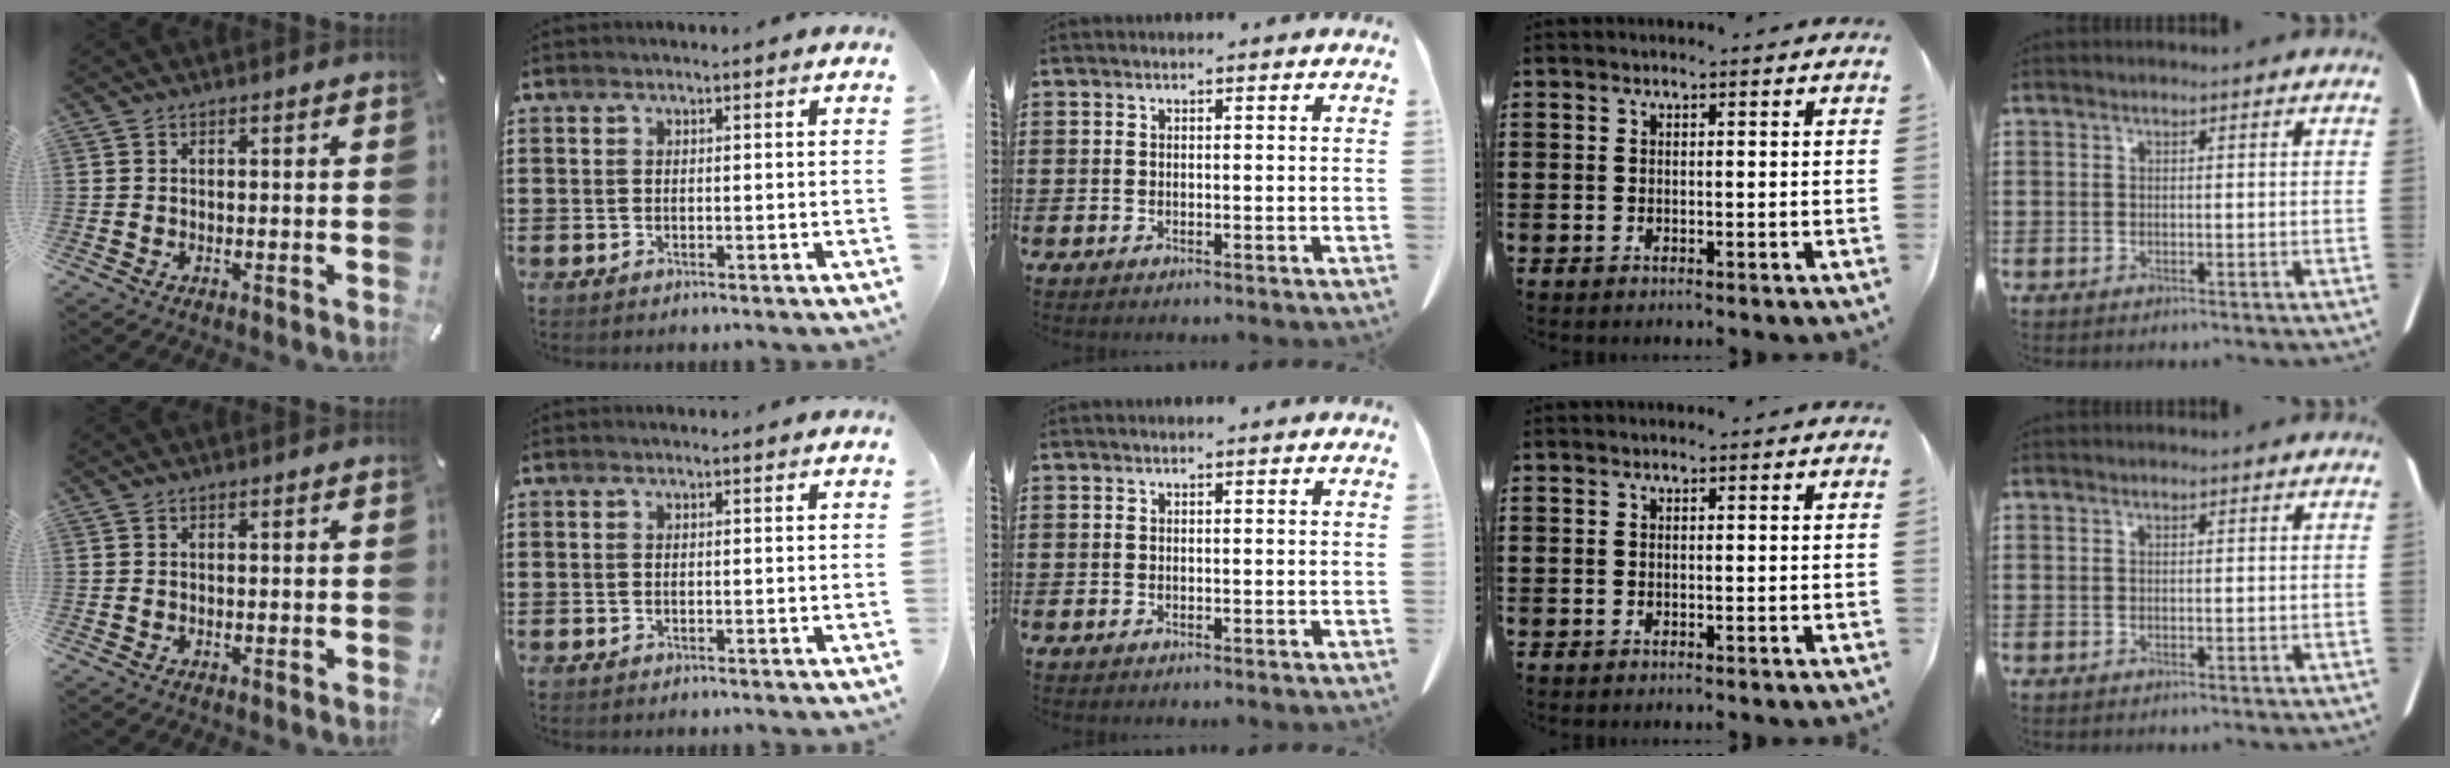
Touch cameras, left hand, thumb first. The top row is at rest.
{}